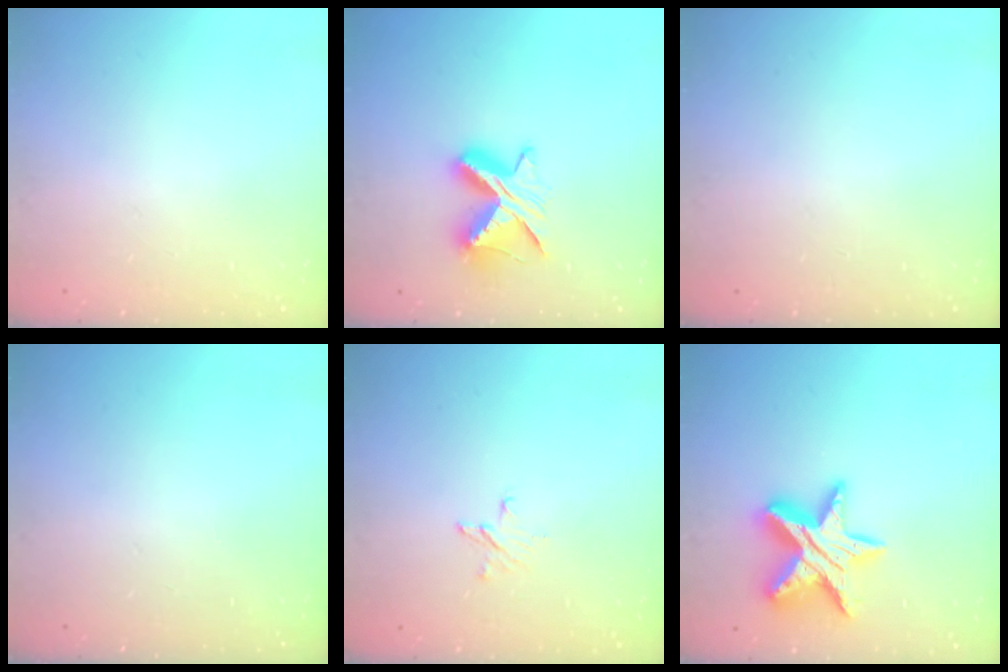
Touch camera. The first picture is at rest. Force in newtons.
{"total": 9.4, "press": 9.3, "slide": 0.7}
{"total": 0.0}
{"total": 0.0}
{"total": 4.1, "press": 4.1, "slide": 0.4}
{"total": 16.5, "press": 16.4, "slide": 1.1}